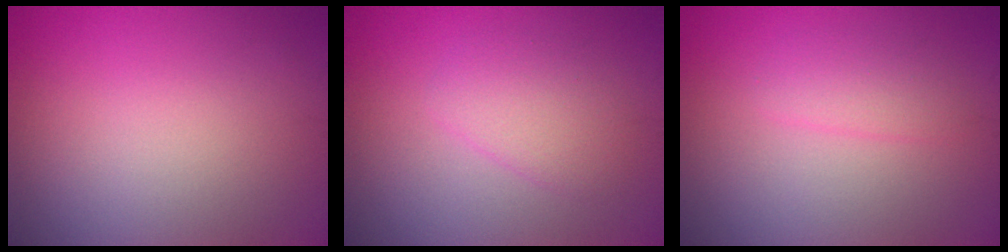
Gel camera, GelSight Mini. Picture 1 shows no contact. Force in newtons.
{"total": 2.4, "press": 2.4, "slide": 0.2}
{"total": 1.8, "press": 1.8, "slide": 0.0}